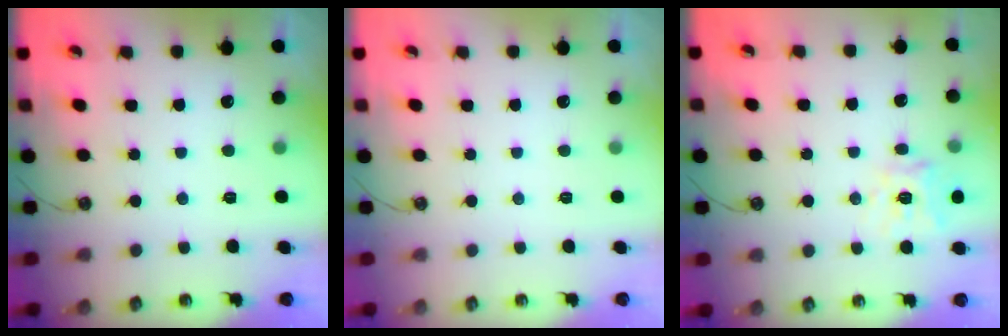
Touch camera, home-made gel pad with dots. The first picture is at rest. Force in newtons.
{"total": 0.0}
{"total": 12.6, "press": 12.5, "slide": 1.6}